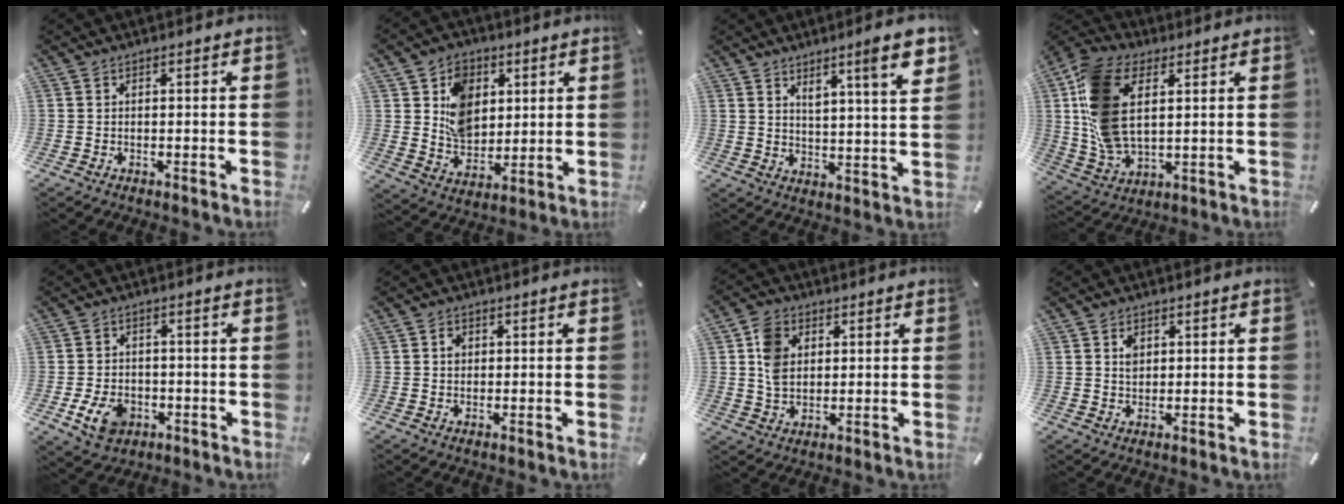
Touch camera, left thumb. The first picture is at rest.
{"total": 10.7, "force": [3.5, 8.8, 4.9], "torque": [-0.079, -0.004, 0.068]}
{"total": 9.7, "force": [6.7, 1.7, 6.8], "torque": [-0.091, -0.040, 0.105]}
{"total": 15.5, "force": [4.2, 9.9, 11.2], "torque": [-0.264, -0.004, 0.081]}
{"total": 7.6, "force": [-2.5, 5.7, 4.2], "torque": [-0.092, 0.006, -0.048]}
{"total": 1.9, "force": [0.2, 1.7, 0.9], "torque": [-0.004, 0.001, -0.002]}
{"total": 8.0, "force": [2.1, 6.5, 4.2], "torque": [-0.085, 0.007, 0.040]}
{"total": 2.7, "force": [0.9, 2.2, 1.2], "torque": [-0.011, -0.001, 0.012]}